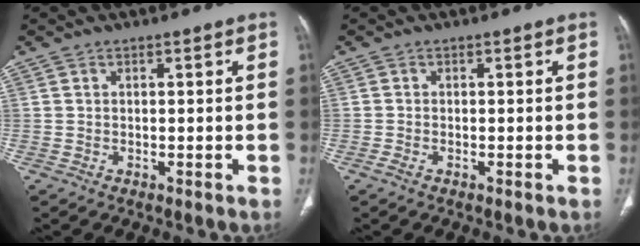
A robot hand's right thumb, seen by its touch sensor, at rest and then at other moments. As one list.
[{"total": 0.8, "force": [-0.5, 0.2, 0.6], "torque": [-0.020, 0.000, -0.013]}]